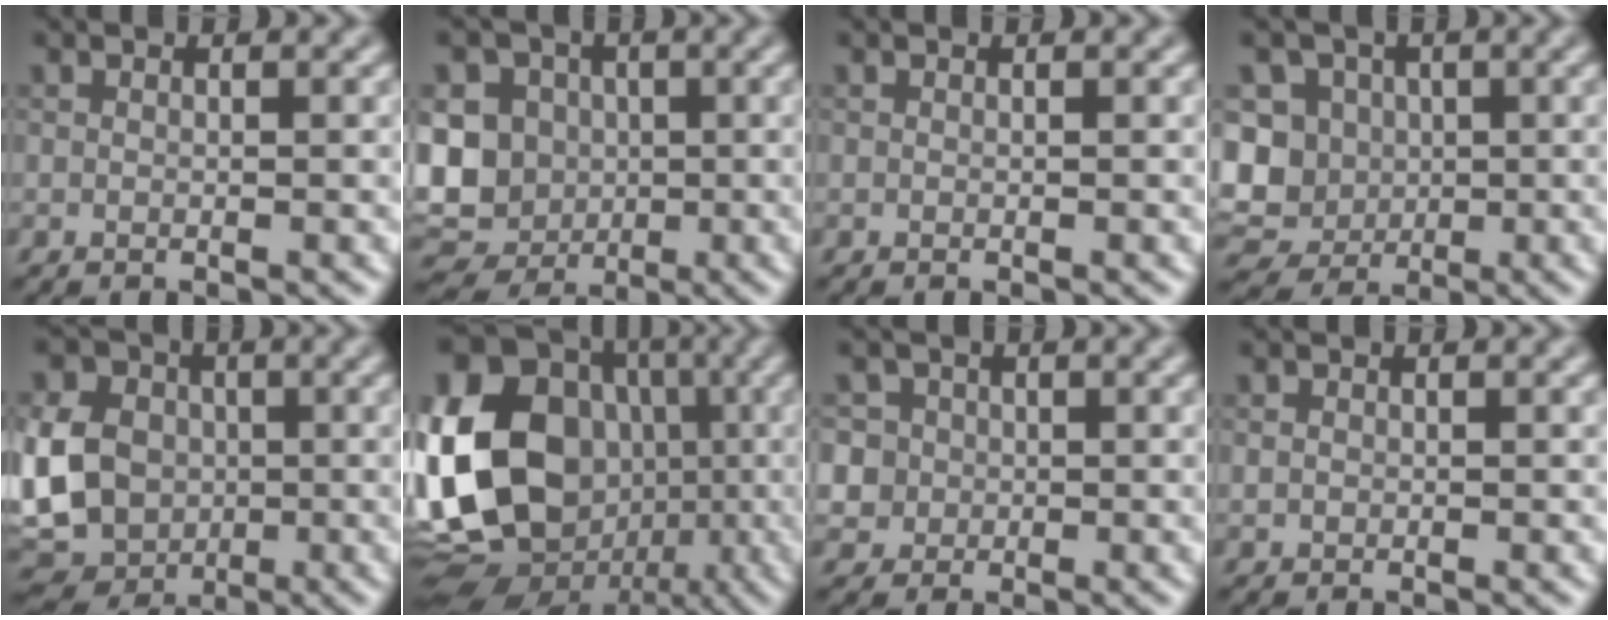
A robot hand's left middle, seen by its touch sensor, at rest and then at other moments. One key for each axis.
{"total": 11.1, "fx": 0.2, "fy": 9.8, "fz": 5.1, "tx": -0.093, "ty": 0.008, "tz": -0.024}
{"total": 0.0}
{"total": 10.5, "fx": -0.2, "fy": 9.5, "fz": 4.5, "tx": -0.096, "ty": 0.022, "tz": -0.042}
{"total": 11.6, "fx": -0.4, "fy": 9.6, "fz": 6.4, "tx": -0.123, "ty": 0.005, "tz": -0.035}
{"total": 20.9, "fx": -1.0, "fy": 17.4, "fz": 11.4, "tx": -0.220, "ty": 0.005, "tz": -0.049}
{"total": 5.1, "fx": 1.2, "fy": 4.7, "fz": 1.5, "tx": -0.026, "ty": 0.031, "tz": 0.006}
{"total": 0.8, "fx": 0.1, "fy": 0.7, "fz": 0.3, "tx": -0.005, "ty": -0.001, "tz": -0.001}